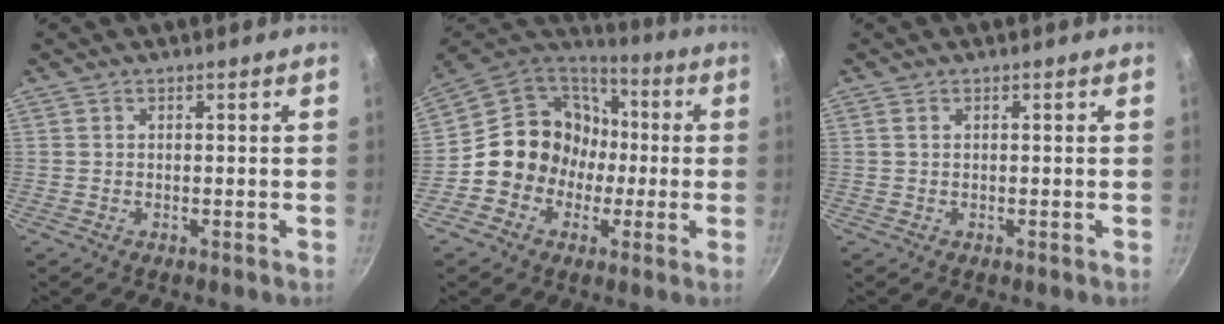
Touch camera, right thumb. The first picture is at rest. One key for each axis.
{"total": 16.0, "fx": -1.7, "fy": 14.6, "fz": 6.3, "tx": -0.056, "ty": 0.053, "tz": -0.035}
{"total": 0.6, "fx": 0.3, "fy": 0.4, "fz": 0.4, "tx": -0.008, "ty": 0.001, "tz": 0.005}